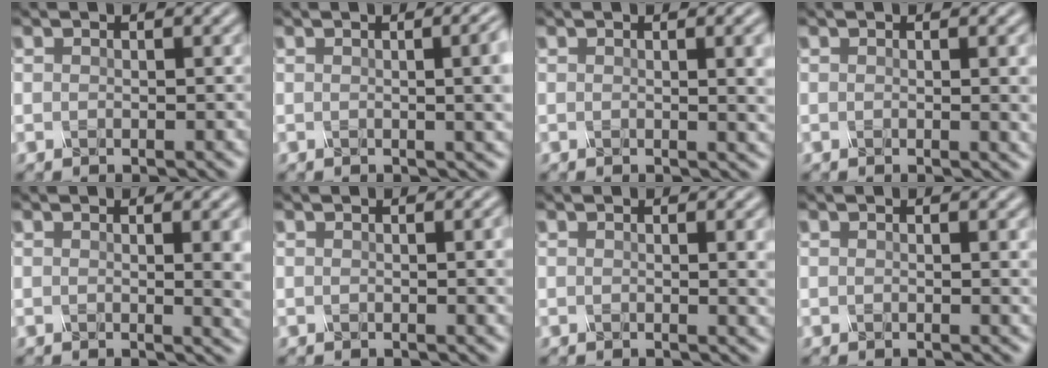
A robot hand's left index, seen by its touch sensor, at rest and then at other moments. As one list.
[{"total": 7.1, "force": [0.5, 3.2, 6.3], "torque": [-0.026, 0.016, 0.001]}, {"total": 4.8, "force": [0.6, 1.8, 4.4], "torque": [-0.031, 0.007, 0.007]}, {"total": 2.8, "force": [0.1, 0.8, 2.6], "torque": [-0.023, 0.000, -0.002]}, {"total": 4.1, "force": [0.3, 1.2, 3.9], "torque": [-0.036, 0.000, 0.004]}, {"total": 2.5, "force": [0.1, 0.7, 2.3], "torque": [-0.021, 0.003, -0.003]}, {"total": 2.7, "force": [0.3, 0.9, 2.6], "torque": [-0.022, 0.000, 0.001]}, {"total": 1.2, "force": [0.1, 0.3, 1.1], "torque": [-0.010, 0.001, -0.002]}]